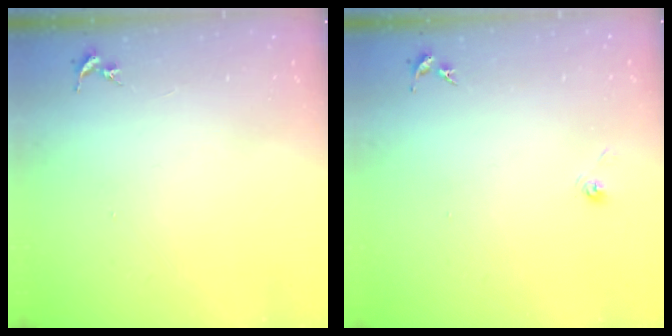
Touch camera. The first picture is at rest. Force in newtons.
{"total": 3.3, "press": 2.7, "slide": 2.0}